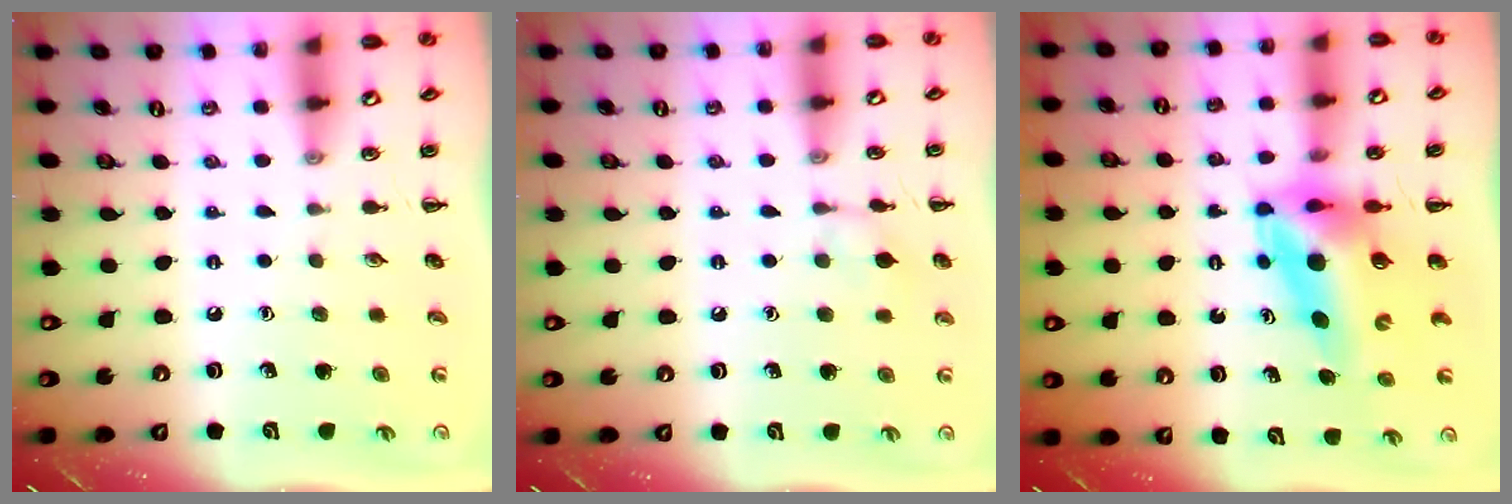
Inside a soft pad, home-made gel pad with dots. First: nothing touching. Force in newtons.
{"total": 6.3, "press": 5.9, "slide": 2.2}
{"total": 9.6, "press": 9.2, "slide": 3.0}